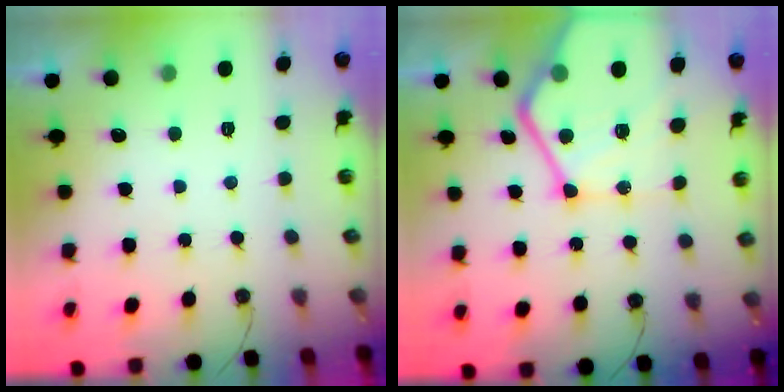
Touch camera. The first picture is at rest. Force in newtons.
{"total": 24.1, "press": 24.0, "slide": 2.2}